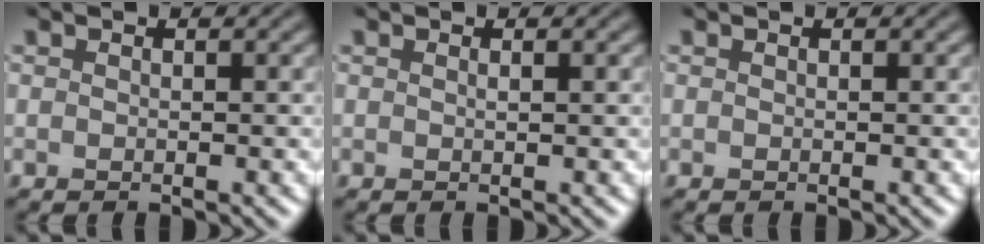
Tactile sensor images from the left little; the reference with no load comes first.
{"total": 0.6, "force": [0.2, 0.2, 0.5], "torque": [-0.002, 0.003, 0.002]}
{"total": 0.0}